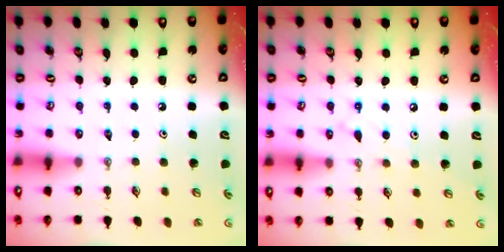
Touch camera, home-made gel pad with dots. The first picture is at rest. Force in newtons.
{"total": 7.8, "press": 7.7, "slide": 0.6}